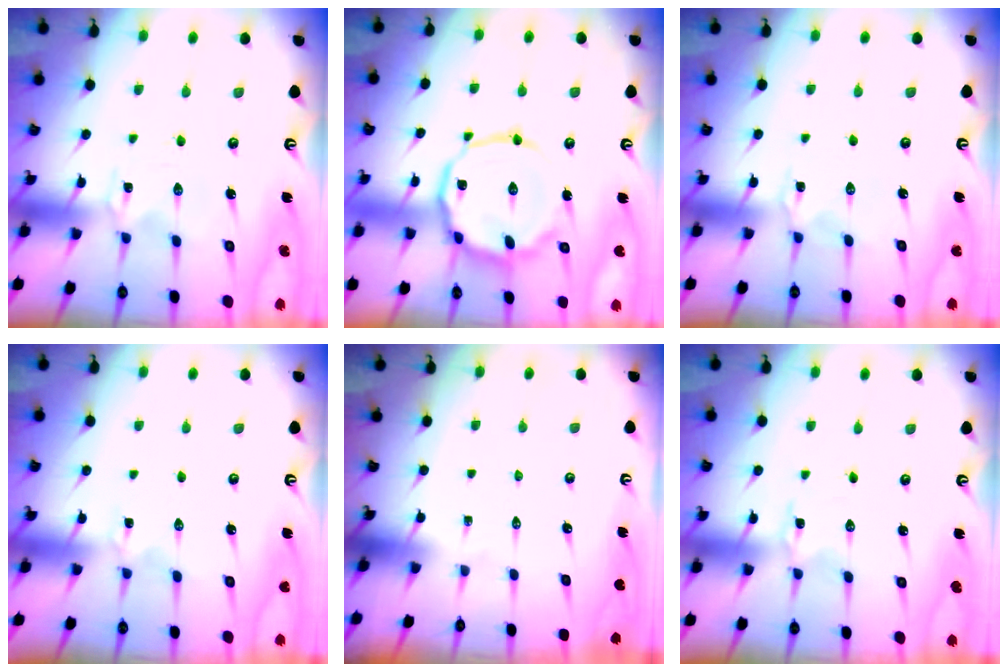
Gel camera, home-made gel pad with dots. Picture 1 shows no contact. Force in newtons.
{"total": 13.8, "press": 13.8, "slide": 1.0}
{"total": 3.0, "press": 2.9, "slide": 0.4}
{"total": 2.9, "press": 2.9, "slide": 0.5}
{"total": 0.0}
{"total": 0.6, "press": 0.6, "slide": 0.1}